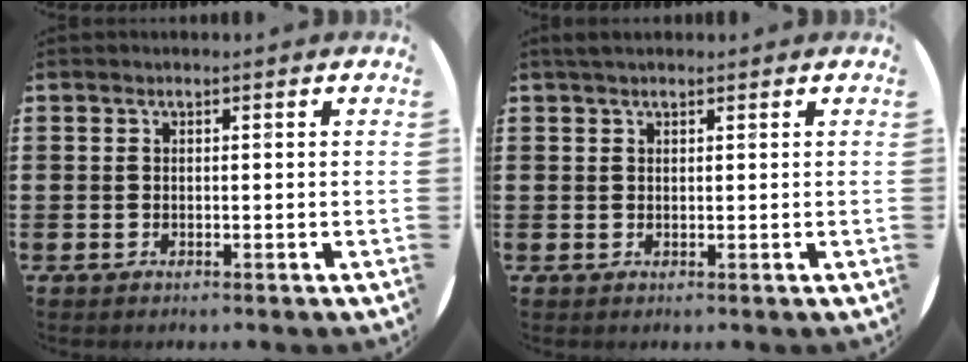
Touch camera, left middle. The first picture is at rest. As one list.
[{"total": 1.4, "force": [1.3, 0.5, 0.4], "torque": [-0.002, 0.001, 0.022]}]